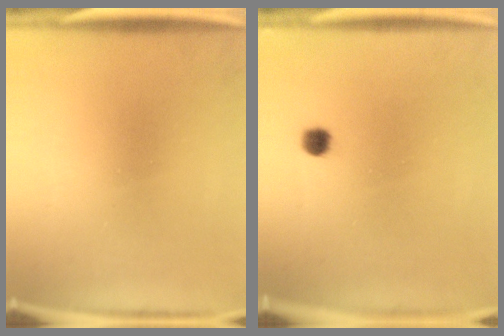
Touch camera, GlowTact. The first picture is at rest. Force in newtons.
{"total": 1.8}